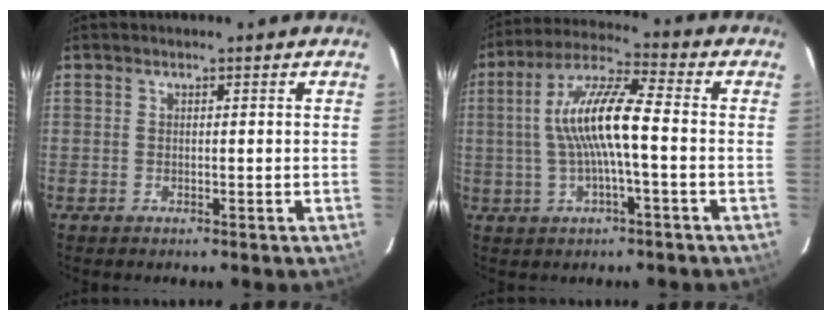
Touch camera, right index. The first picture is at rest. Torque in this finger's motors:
{"motor_torque": [1.33, -0.32, 1.04, 0.21]}